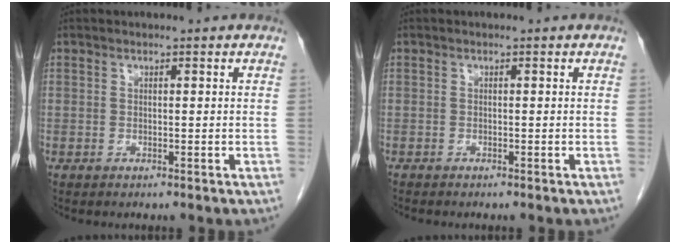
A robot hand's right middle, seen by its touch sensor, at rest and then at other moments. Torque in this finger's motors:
{"motor_torque": [-0.16, -0.13, -0.01, -0.01]}